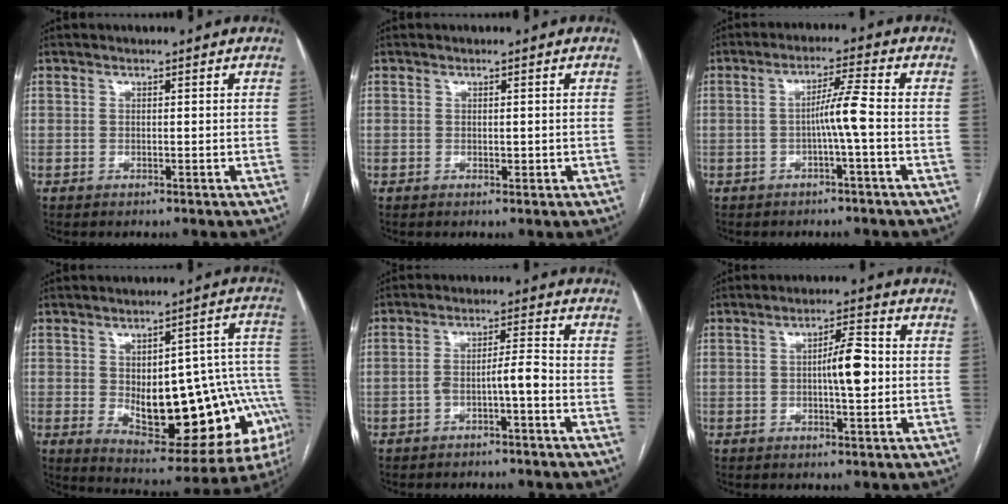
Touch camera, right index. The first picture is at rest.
{"total": 1.0, "force": [-0.1, 0.6, 0.8], "torque": [-0.010, -0.001, 0.001]}
{"total": 4.8, "force": [-1.1, -0.6, 4.7], "torque": [-0.082, 0.010, -0.019]}
{"total": 24.8, "force": [-5.0, 9.2, 22.5], "torque": [-0.226, 0.029, -0.040]}
{"total": 4.5, "force": [-2.0, 0.5, 4.0], "torque": [-0.069, 0.019, -0.031]}
{"total": 6.1, "force": [-0.1, 1.2, 5.9], "torque": [-0.097, 0.010, -0.003]}